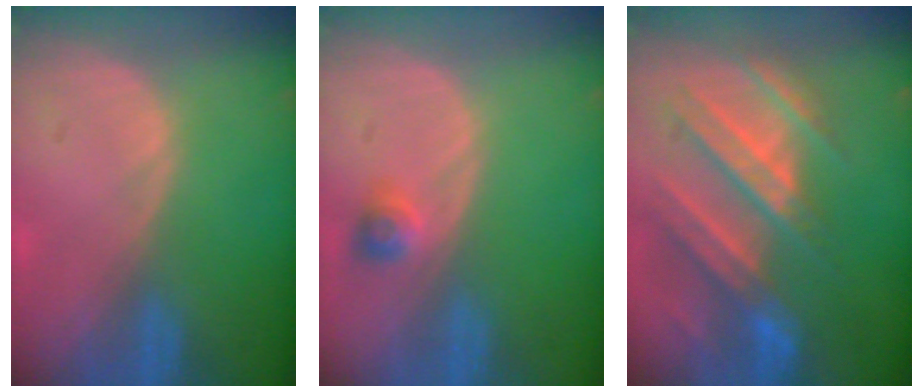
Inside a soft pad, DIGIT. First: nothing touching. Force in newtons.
{"total": 2.2, "press": 2.1, "slide": 0.8}
{"total": 10.5, "press": 9.6, "slide": 4.3}